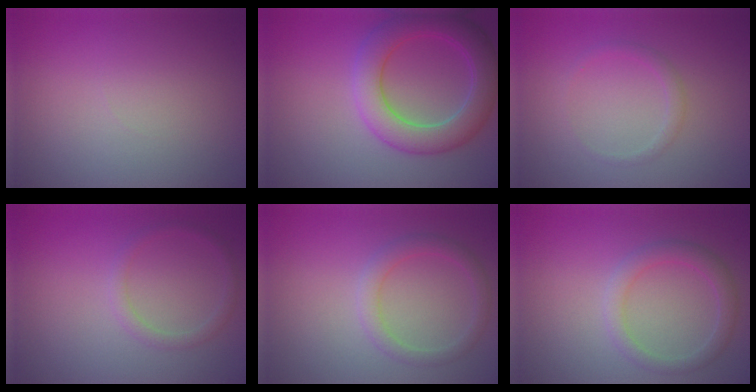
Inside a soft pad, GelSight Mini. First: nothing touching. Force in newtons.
{"total": 5.8, "press": 5.8, "slide": 0.2}
{"total": 1.1, "press": 1.1, "slide": 0.0}
{"total": 1.3, "press": 1.3, "slide": 0.1}
{"total": 2.1, "press": 2.1, "slide": 0.2}
{"total": 2.4, "press": 2.4, "slide": 0.1}